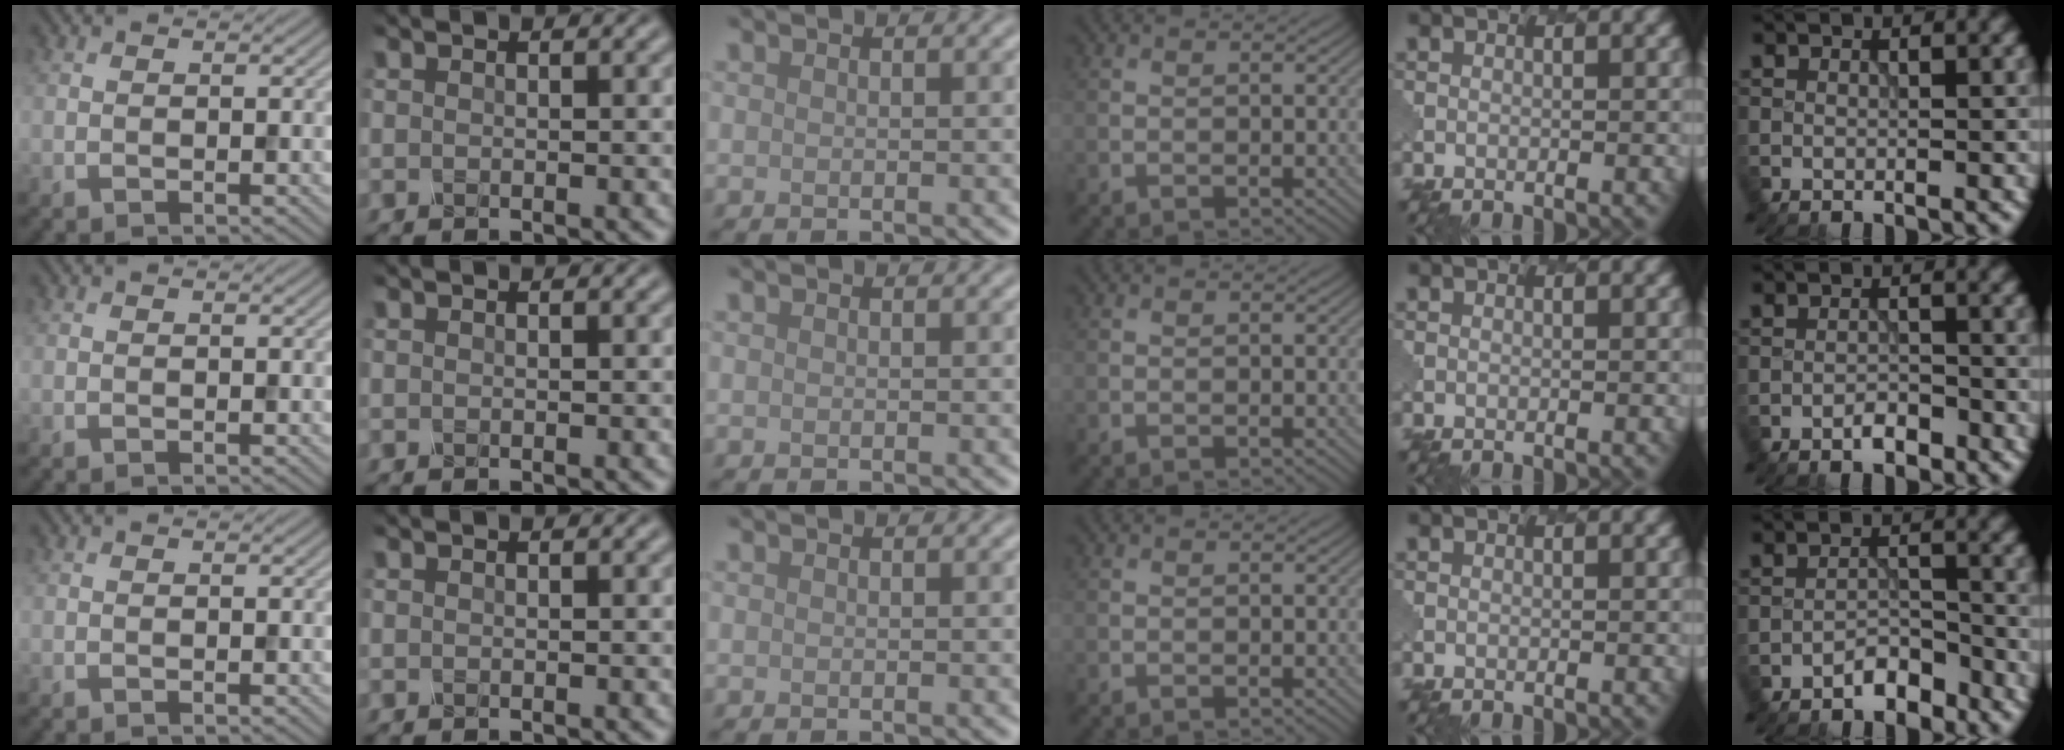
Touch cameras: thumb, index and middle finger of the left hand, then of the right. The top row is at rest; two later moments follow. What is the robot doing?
{"motion": "dispense", "object": "dispenser bottle"}